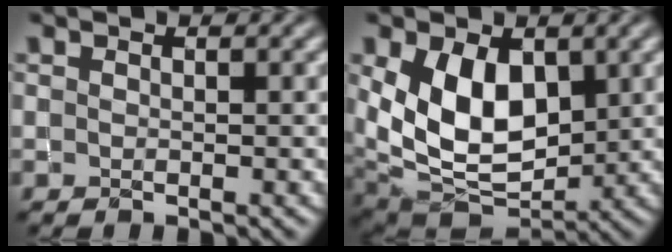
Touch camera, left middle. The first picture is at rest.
{"total": 9.3, "force": [1.5, 5.9, 7.0], "torque": [-0.131, -0.007, 0.025]}